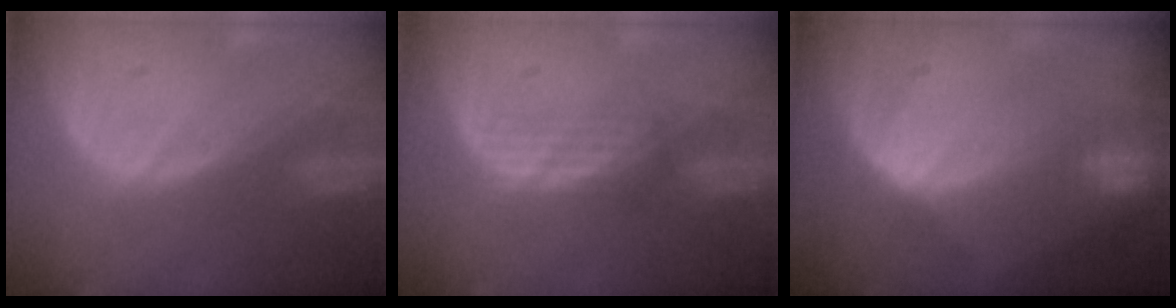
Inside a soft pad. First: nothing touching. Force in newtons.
{"total": 2.7, "press": 2.5, "slide": 0.9}
{"total": 8.5, "press": 7.4, "slide": 4.3}